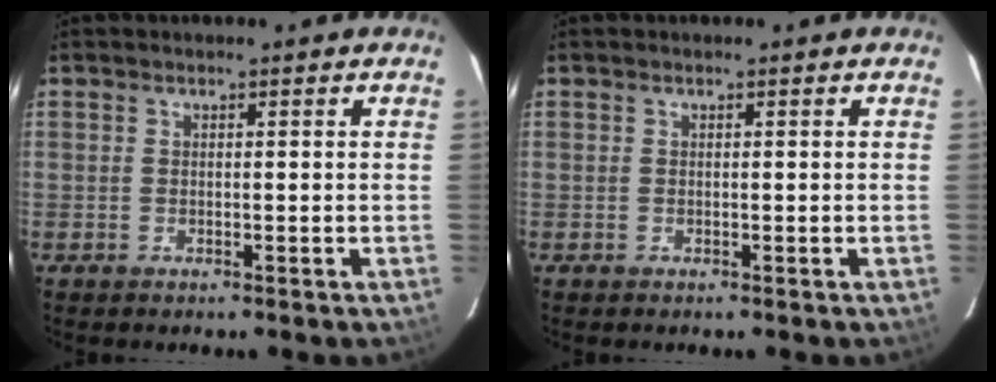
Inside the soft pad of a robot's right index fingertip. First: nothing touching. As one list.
[{"total": 0.0}]